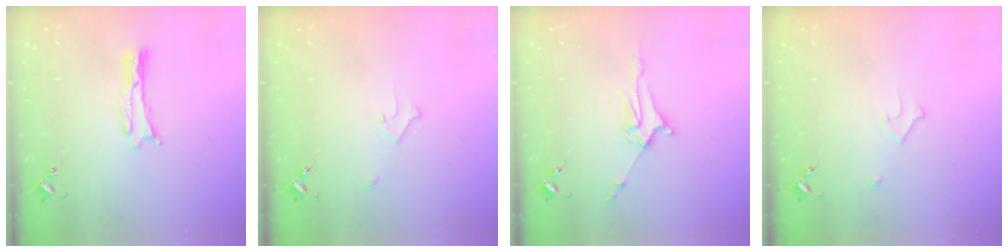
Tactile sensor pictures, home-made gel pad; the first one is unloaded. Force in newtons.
{"total": 2.2, "press": 2.2, "slide": 0.2}
{"total": 5.1, "press": 5.1, "slide": 0.6}
{"total": 2.2, "press": 2.2, "slide": 0.2}